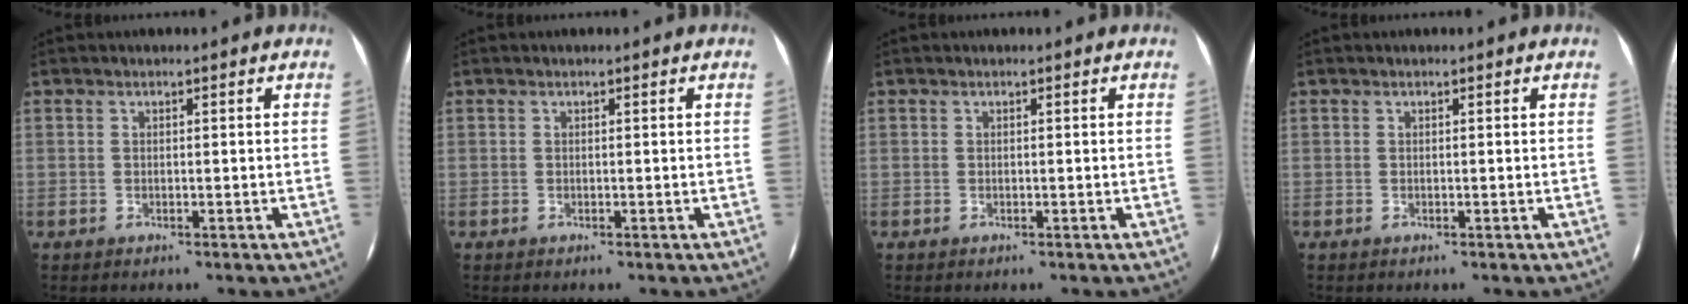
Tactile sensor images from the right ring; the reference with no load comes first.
{"total": 0.0}
{"total": 0.0}
{"total": 0.0}